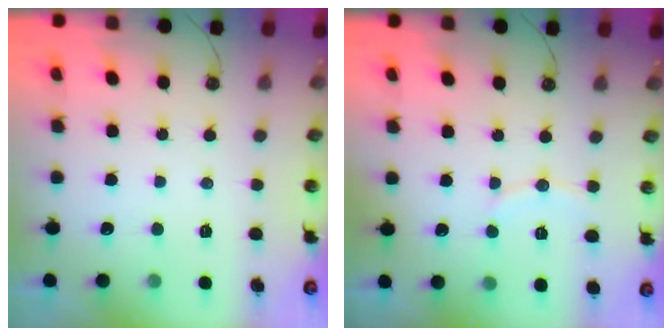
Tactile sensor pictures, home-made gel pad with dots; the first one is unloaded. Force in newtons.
{"total": 5.7, "press": 5.7, "slide": 0.5}